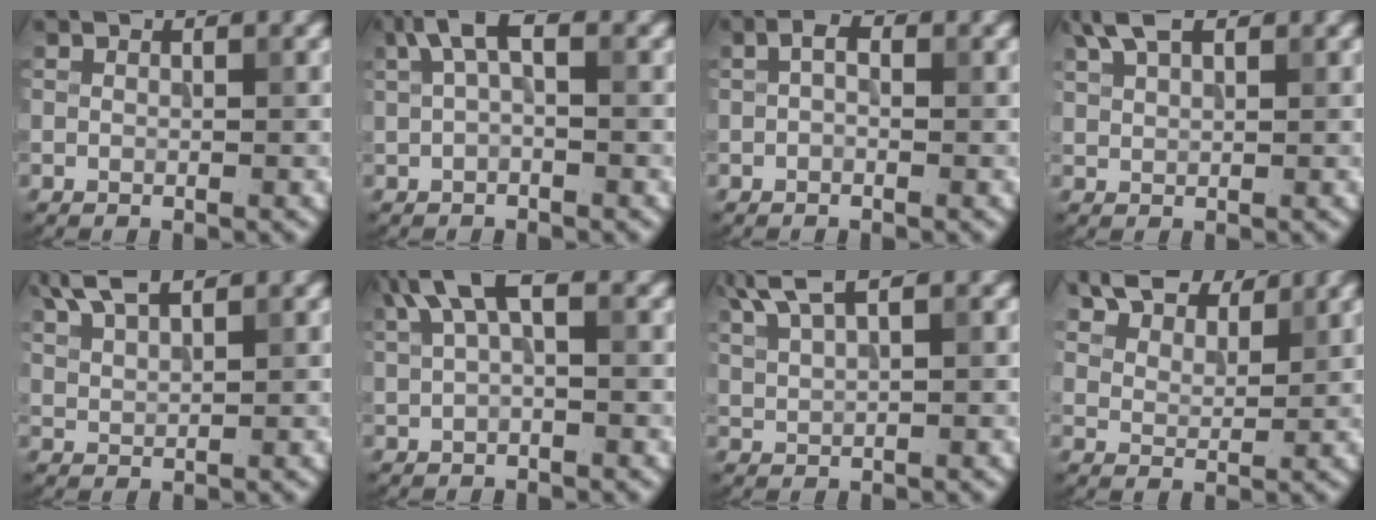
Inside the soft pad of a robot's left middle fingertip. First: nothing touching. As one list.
[{"total": 3.1, "force": [1.1, 1.2, 2.7], "torque": [-0.051, 0.012, 0.013]}, {"total": 1.4, "force": [-0.1, 0.8, 1.1], "torque": [-0.020, 0.004, -0.006]}, {"total": 3.6, "force": [2.3, 1.6, 2.3], "torque": [-0.052, 0.012, 0.048]}, {"total": 3.9, "force": [3.0, 0.9, 2.3], "torque": [-0.051, 0.012, 0.060]}, {"total": 3.9, "force": [1.7, 1.3, 3.3], "torque": [-0.061, 0.008, 0.028]}, {"total": 3.6, "force": [2.6, 0.8, 2.4], "torque": [-0.054, 0.013, 0.057]}, {"total": 6.7, "force": [5.6, 2.7, 2.5], "torque": [-0.064, -0.009, 0.108]}]